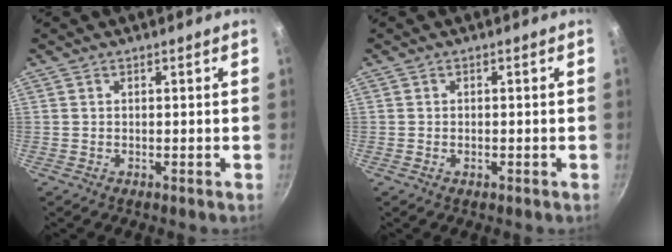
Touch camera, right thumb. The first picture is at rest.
{"total": 0.9, "force": [-0.3, 0.6, 0.7], "torque": [-0.011, 0.002, -0.007]}